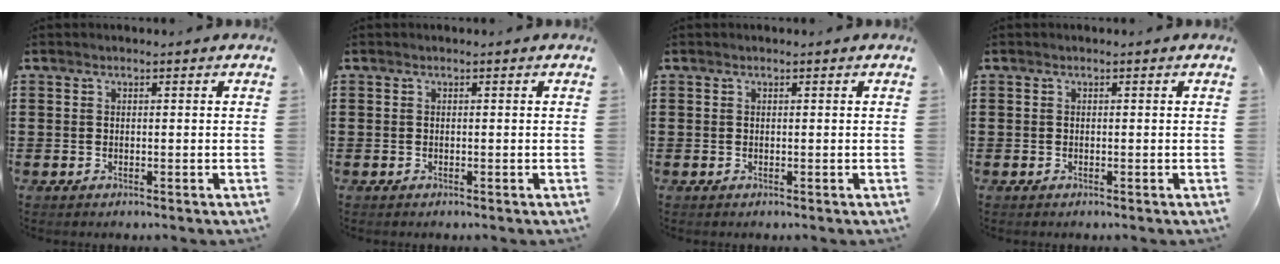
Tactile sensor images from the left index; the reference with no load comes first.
{"total": 0.0}
{"total": 0.0}
{"total": 0.0}